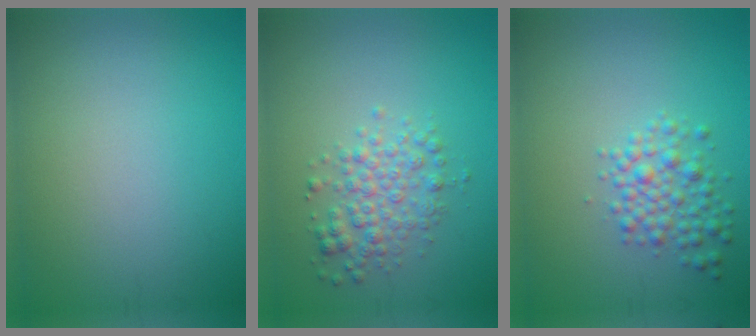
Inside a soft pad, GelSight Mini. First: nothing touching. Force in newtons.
{"total": 3.1, "press": 3.1, "slide": 0.1}
{"total": 3.0, "press": 3.0, "slide": 0.1}